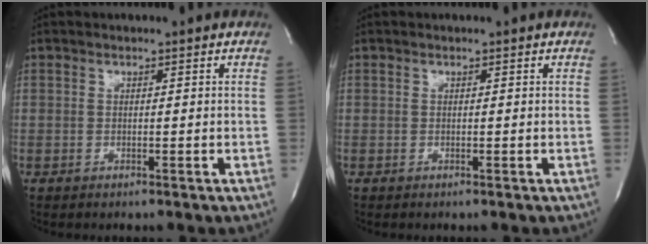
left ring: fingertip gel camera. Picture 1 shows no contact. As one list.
[{"total": 0.0}]